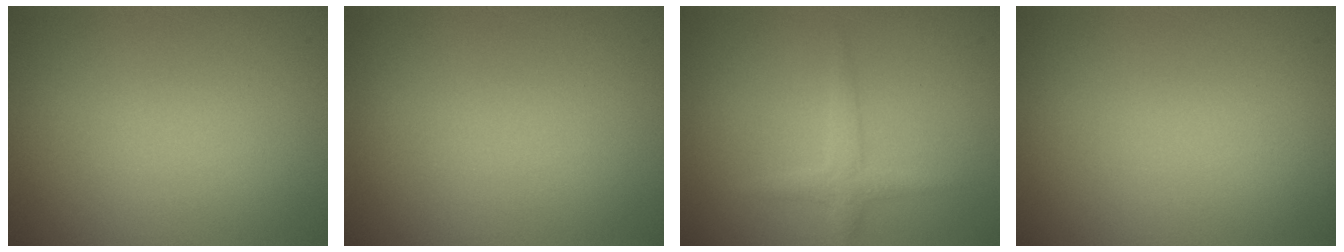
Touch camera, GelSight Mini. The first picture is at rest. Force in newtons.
{"total": 0.0}
{"total": 1.7, "press": 1.7, "slide": 0.0}
{"total": 0.0}